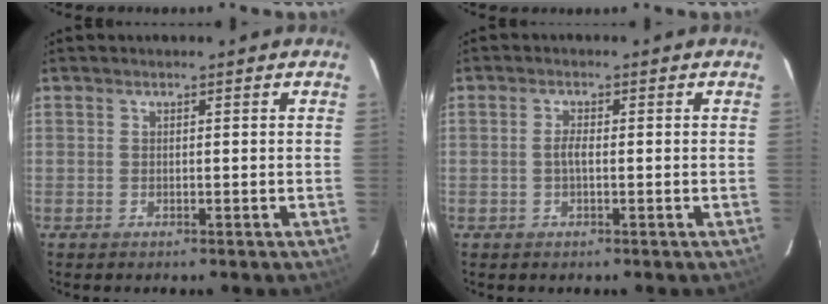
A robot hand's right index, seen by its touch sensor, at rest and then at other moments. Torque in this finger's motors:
{"motor_torque": [0.10, 0.05, 0.18, 0.05]}